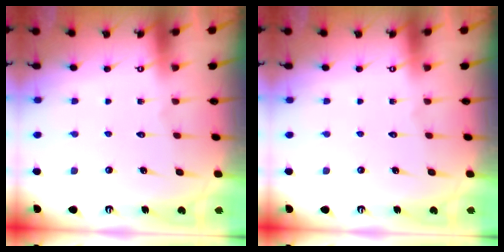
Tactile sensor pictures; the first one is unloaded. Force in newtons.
{"total": 0.0}